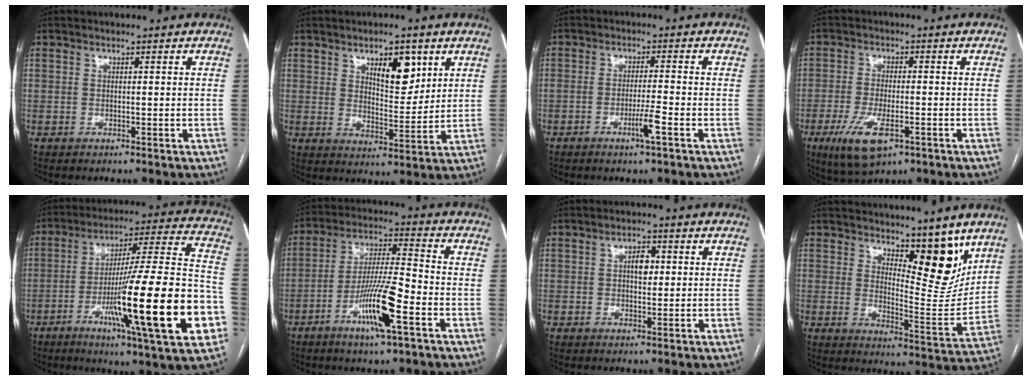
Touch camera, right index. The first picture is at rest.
{"total": 7.7, "force": [3.9, 3.1, 5.9], "torque": [-0.091, -0.003, 0.065]}
{"total": 3.9, "force": [-1.9, -0.4, 3.4], "torque": [-0.063, -0.007, -0.036]}
{"total": 8.6, "force": [-4.0, 2.9, 7.0], "torque": [-0.141, -0.018, -0.064]}
{"total": 27.4, "force": [-8.4, 1.2, 26.0], "torque": [-0.353, -0.014, -0.136]}
{"total": 12.1, "force": [-5.2, 0.9, 10.9], "torque": [-0.204, -0.007, -0.096]}
{"total": 3.0, "force": [0.5, 1.6, 2.5], "torque": [-0.040, 0.007, 0.008]}
{"total": 10.5, "force": [7.2, 3.4, 6.8], "torque": [-0.088, -0.017, 0.119]}